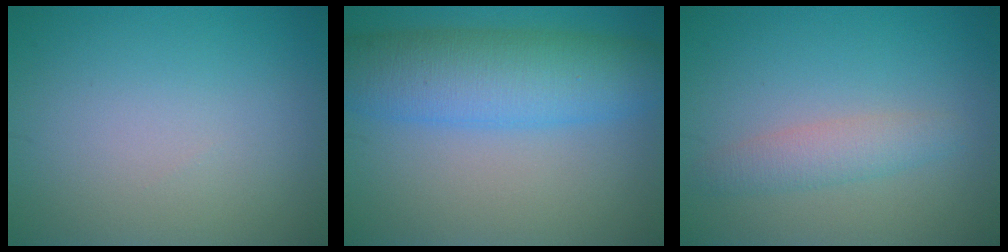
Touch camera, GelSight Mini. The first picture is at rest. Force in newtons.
{"total": 8.5, "press": 8.5, "slide": 0.1}
{"total": 2.5, "press": 2.5, "slide": 0.1}